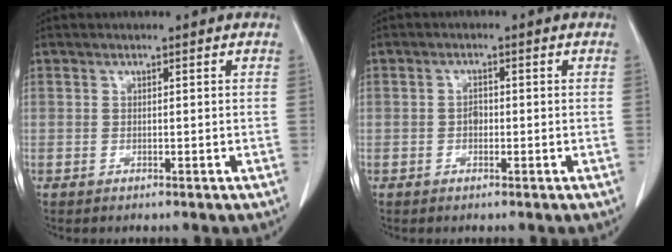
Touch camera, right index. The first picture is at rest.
{"total": 1.4, "force": [-0.3, 0.9, 1.1], "torque": [-0.018, 0.004, -0.006]}